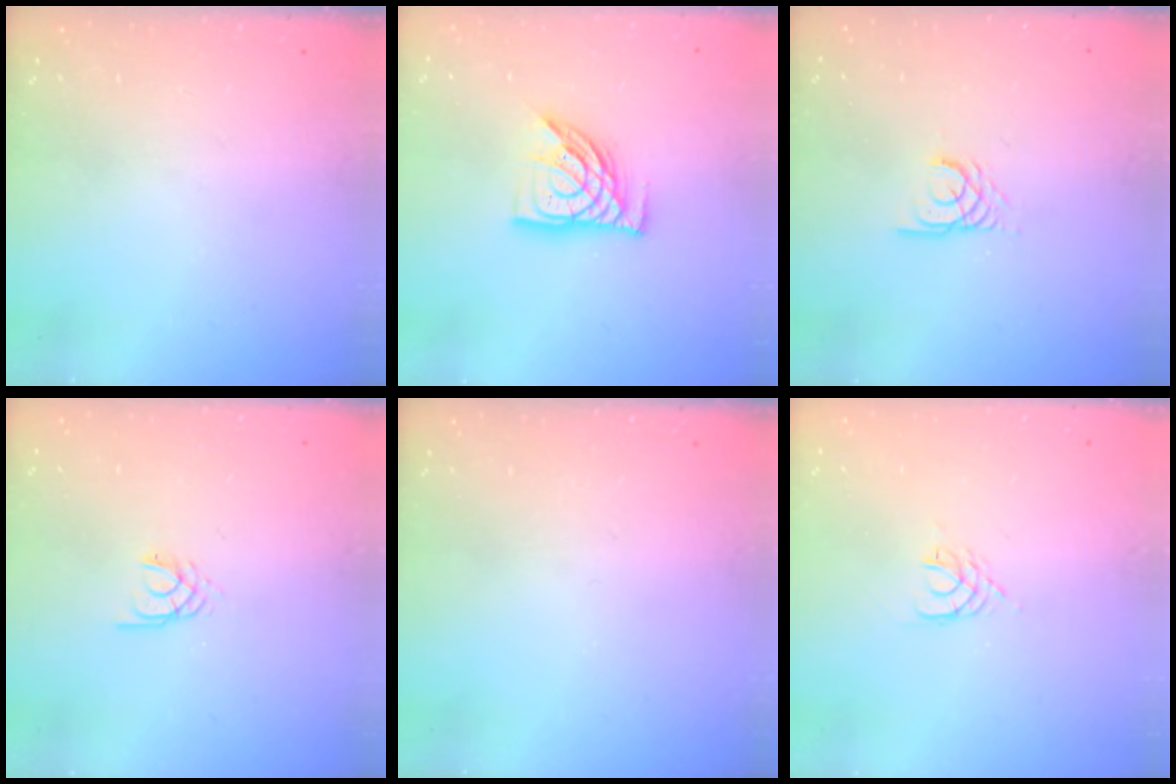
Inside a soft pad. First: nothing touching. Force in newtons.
{"total": 11.3, "press": 11.2, "slide": 1.0}
{"total": 2.3, "press": 2.3, "slide": 0.1}
{"total": 1.7, "press": 1.7, "slide": 0.3}
{"total": 0.0}
{"total": 2.4, "press": 2.3, "slide": 0.4}